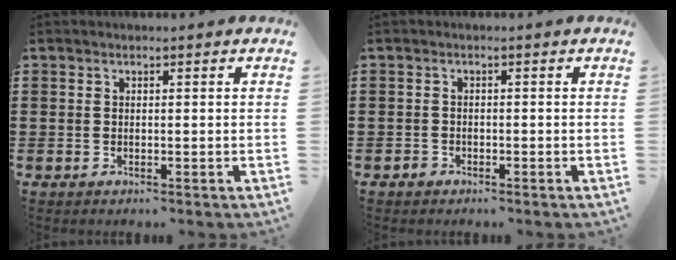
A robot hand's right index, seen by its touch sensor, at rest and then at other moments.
{"total": 0.9, "force": [-0.7, 0.5, 0.3], "torque": [-0.008, -0.002, -0.015]}